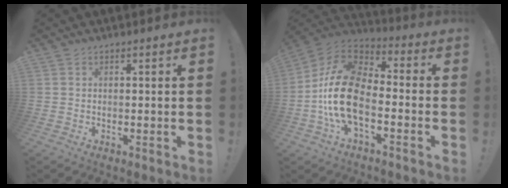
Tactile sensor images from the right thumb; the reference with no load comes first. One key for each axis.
{"total": 19.5, "fx": -4.2, "fy": 11.4, "fz": 15.3, "tx": -0.295, "ty": 0.033, "tz": -0.066}